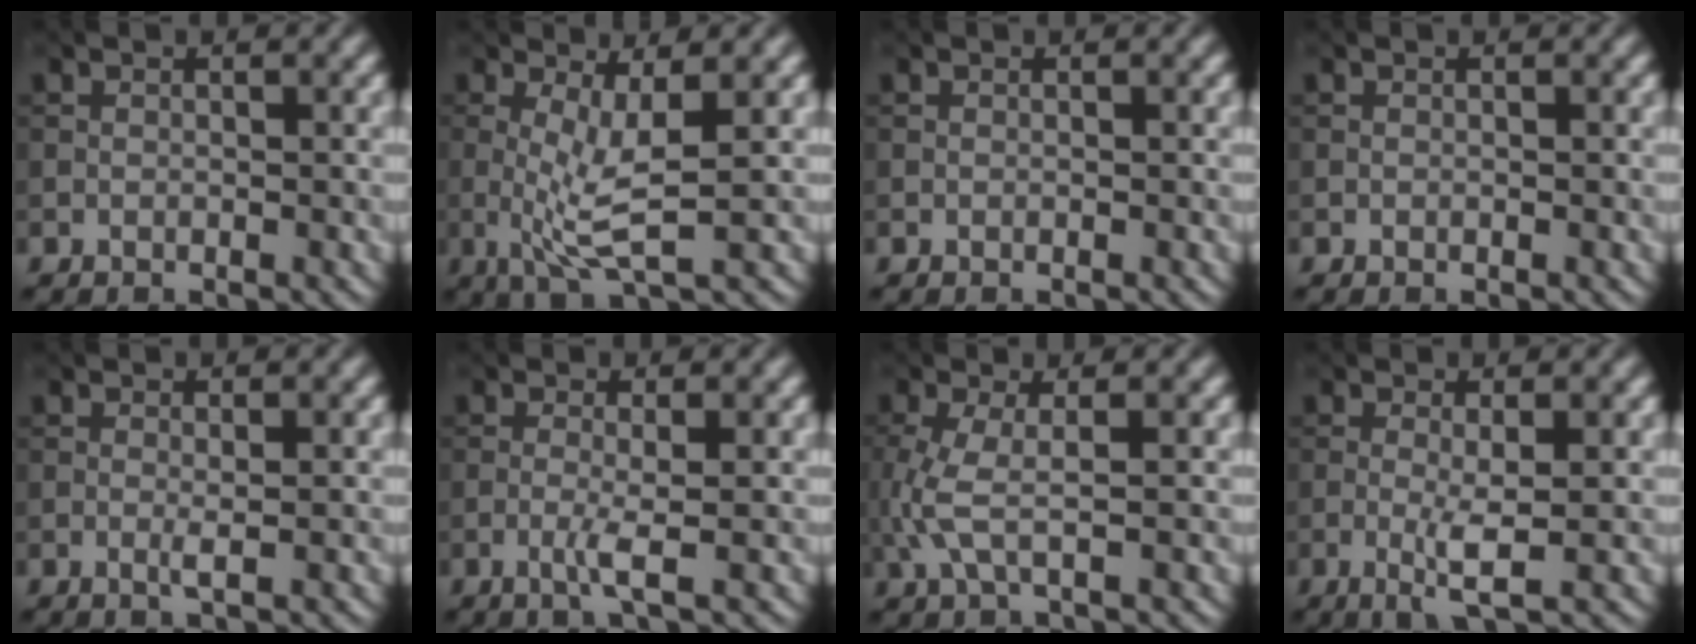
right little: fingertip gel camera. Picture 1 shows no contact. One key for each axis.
{"total": 3.6, "fx": 0.8, "fy": 0.4, "fz": 3.5, "tx": -0.074, "ty": -0.009, "tz": 0.019}
{"total": 0.0}
{"total": 0.0}
{"total": 1.0, "fx": 0.1, "fy": 0.0, "fz": 1.0, "tx": -0.016, "ty": 0.002, "tz": -0.001}
{"total": 1.7, "fx": -0.2, "fy": 0.0, "fz": 1.7, "tx": -0.029, "ty": 0.004, "tz": -0.012}
{"total": 2.7, "fx": 0.4, "fy": 0.8, "fz": 2.6, "tx": -0.070, "ty": -0.006, "tz": 0.005}
{"total": 2.7, "fx": -0.2, "fy": 0.3, "fz": 2.6, "tx": -0.047, "ty": -0.001, "tz": -0.008}